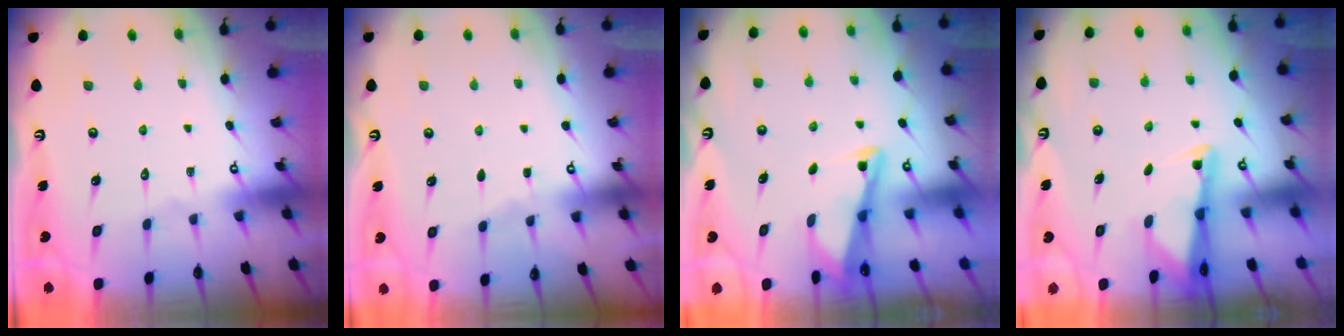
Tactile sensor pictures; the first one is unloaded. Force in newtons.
{"total": 2.2, "press": 2.2, "slide": 0.4}
{"total": 2.9, "press": 2.8, "slide": 0.4}
{"total": 2.1, "press": 2.0, "slide": 0.3}